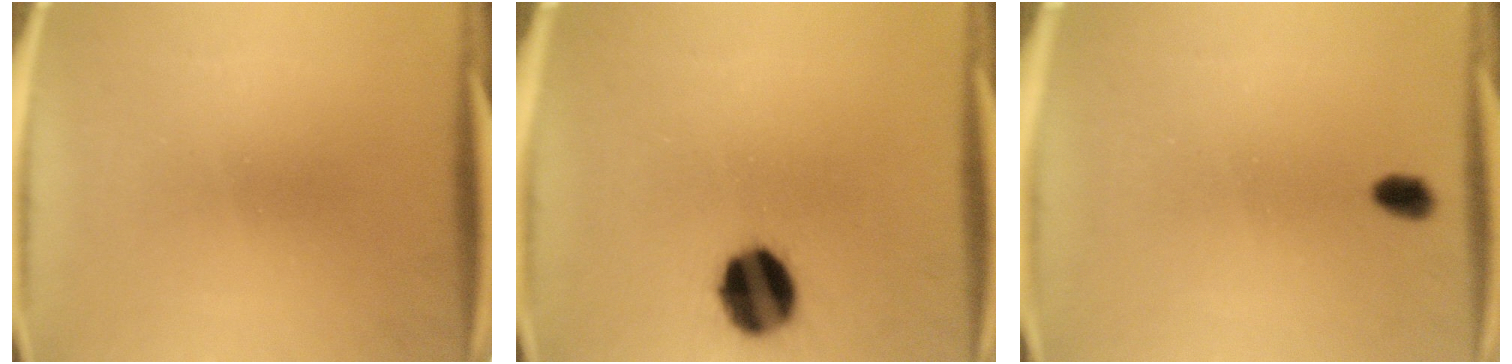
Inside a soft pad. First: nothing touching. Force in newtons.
{"total": 13.0}
{"total": 2.7}